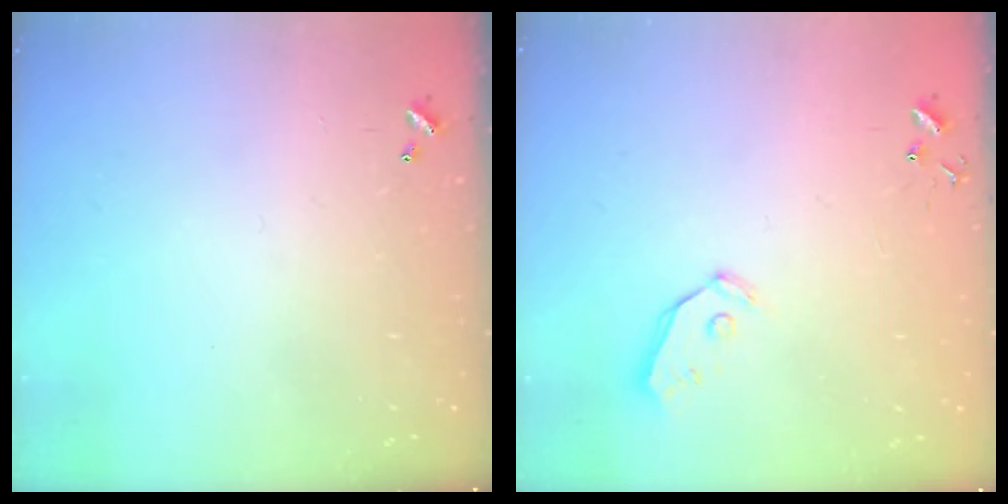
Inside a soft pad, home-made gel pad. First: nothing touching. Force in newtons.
{"total": 4.9, "press": 4.9, "slide": 0.2}